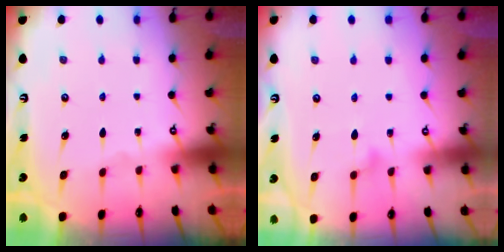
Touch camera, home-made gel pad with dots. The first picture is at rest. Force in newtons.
{"total": 9.5, "press": 9.5, "slide": 0.6}